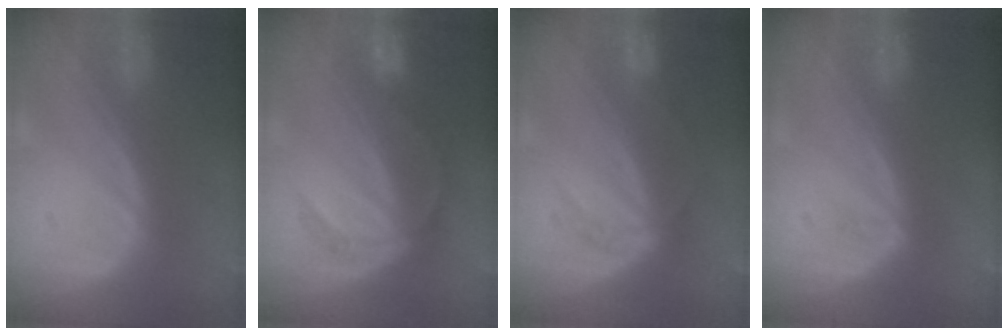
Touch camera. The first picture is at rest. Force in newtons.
{"total": 5.3, "press": 5.0, "slide": 1.8}
{"total": 3.1, "press": 3.1, "slide": 0.5}
{"total": 1.5, "press": 1.1, "slide": 1.0}